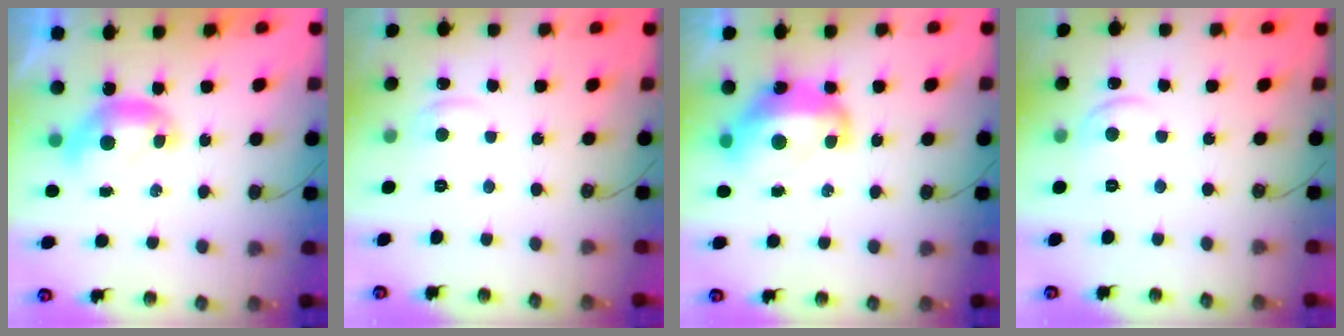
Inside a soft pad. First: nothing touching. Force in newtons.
{"total": 1.6, "press": 1.5, "slide": 0.5}
{"total": 8.6, "press": 8.5, "slide": 1.2}
{"total": 0.8, "press": 0.5, "slide": 0.7}